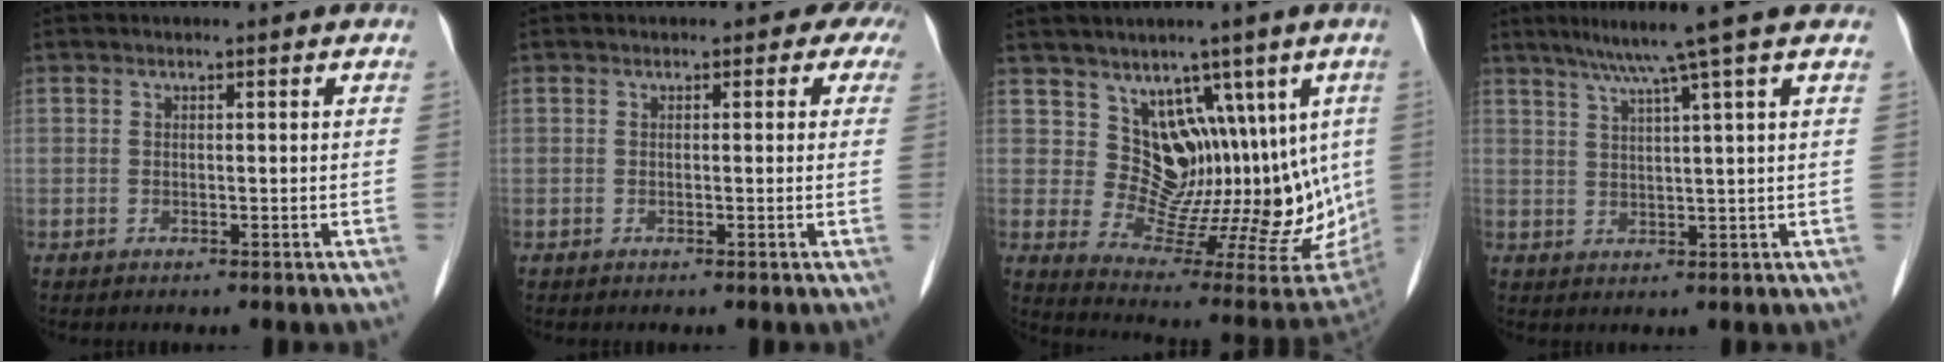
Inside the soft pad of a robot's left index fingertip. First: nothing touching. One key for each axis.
{"total": 2.2, "fx": 0.9, "fy": 1.8, "fz": 0.9, "tx": 0.008, "ty": 0.002, "tz": -0.011}
{"total": 13.3, "fx": 5.3, "fy": 7.5, "fz": 9.7, "tx": -0.125, "ty": 0.003, "tz": 0.109}
{"total": 6.6, "fx": 4.8, "fy": -2.0, "fz": 4.1, "tx": -0.065, "ty": 0.013, "tz": 0.077}